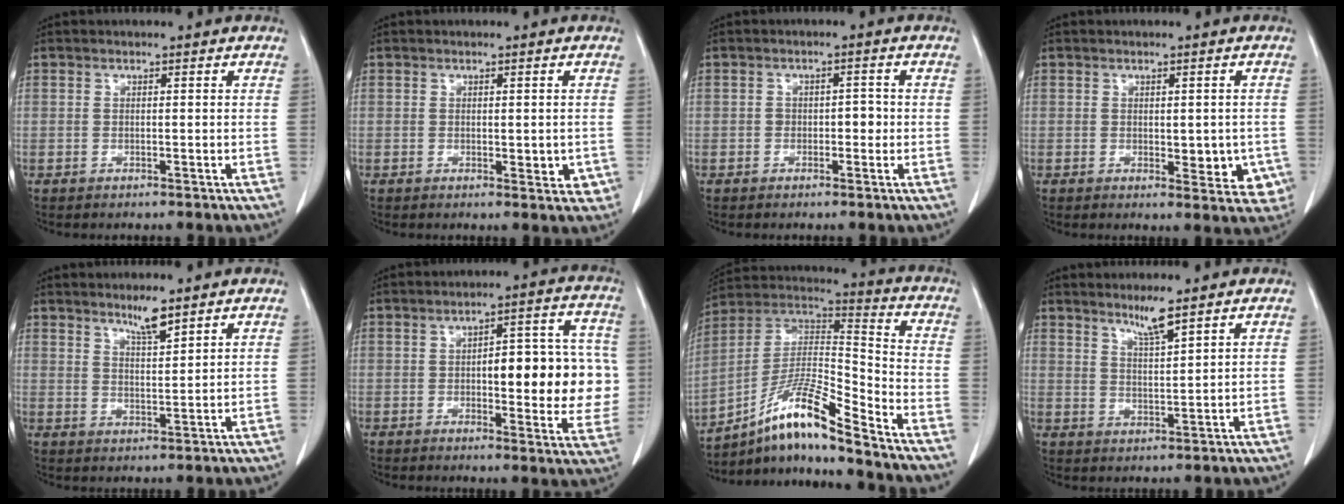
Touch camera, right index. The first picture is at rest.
{"total": 3.2, "force": [-0.5, 1.3, 2.8], "torque": [-0.024, -0.003, -0.001]}
{"total": 2.3, "force": [-0.4, 1.5, 1.8], "torque": [-0.016, 0.011, -0.004]}
{"total": 6.6, "force": [-1.3, 3.3, 5.6], "torque": [-0.045, -0.004, -0.008]}
{"total": 3.9, "force": [3.1, 0.2, 2.3], "torque": [-0.043, -0.006, 0.057]}
{"total": 14.4, "force": [-0.3, 4.7, 13.6], "torque": [-0.158, 0.027, 0.003]}
{"total": 14.3, "force": [-10.5, 0.1, 9.7], "torque": [-0.182, 0.018, -0.187]}
{"total": 3.9, "force": [3.1, -0.4, 2.4], "torque": [-0.046, -0.010, 0.059]}